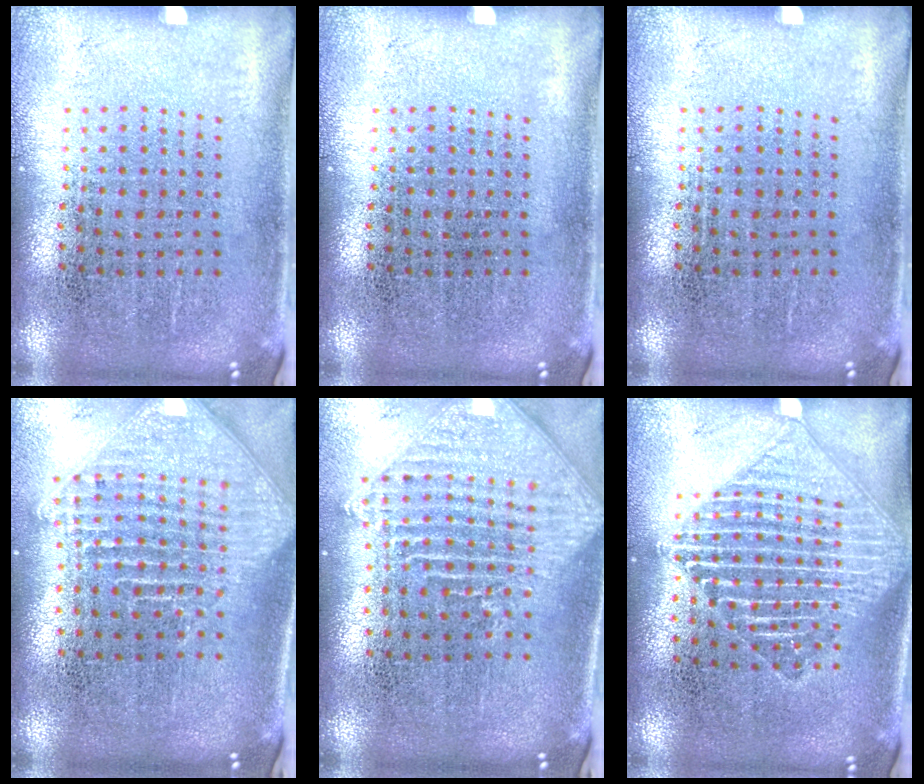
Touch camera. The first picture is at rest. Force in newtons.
{"total": 0.0}
{"total": 0.0}
{"total": 2.5, "press": 1.8, "slide": 1.6}
{"total": 2.2, "press": 1.8, "slide": 1.3}
{"total": 1.8, "press": 1.8, "slide": 0.2}